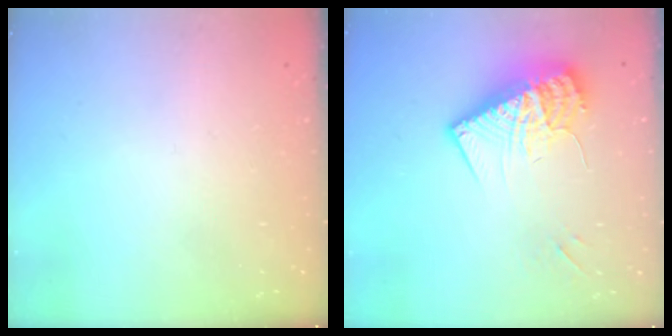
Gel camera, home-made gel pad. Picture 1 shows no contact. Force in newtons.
{"total": 18.0, "press": 17.9, "slide": 1.3}